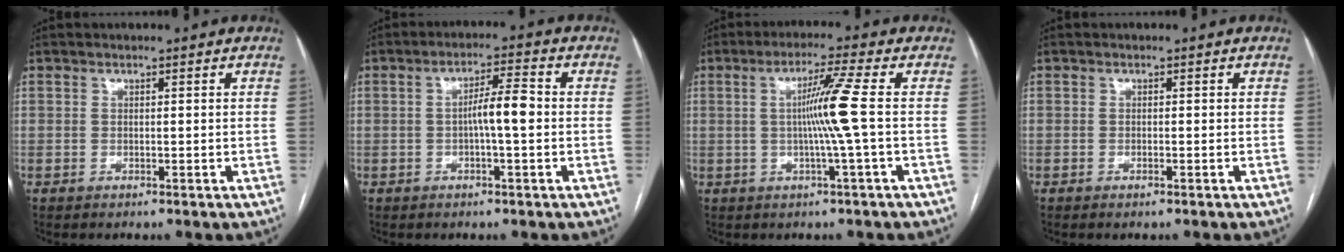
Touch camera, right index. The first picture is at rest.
{"total": 5.2, "force": [-0.5, 0.5, 5.2], "torque": [-0.088, 0.012, -0.008]}
{"total": 7.0, "force": [-0.1, -2.0, 6.7], "torque": [-0.120, 0.002, 0.001]}
{"total": 0.6, "force": [-0.4, 0.0, 0.5], "torque": [-0.010, -0.001, -0.006]}